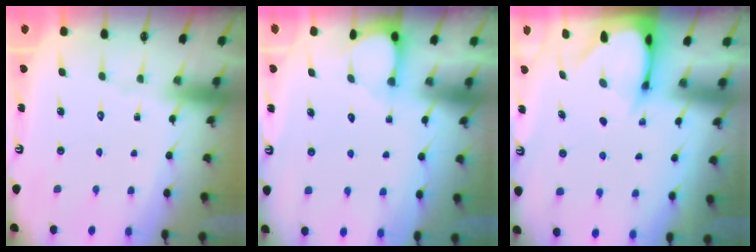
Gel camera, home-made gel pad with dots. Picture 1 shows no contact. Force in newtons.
{"total": 2.3, "press": 2.3, "slide": 0.3}
{"total": 3.4, "press": 3.4, "slide": 0.4}